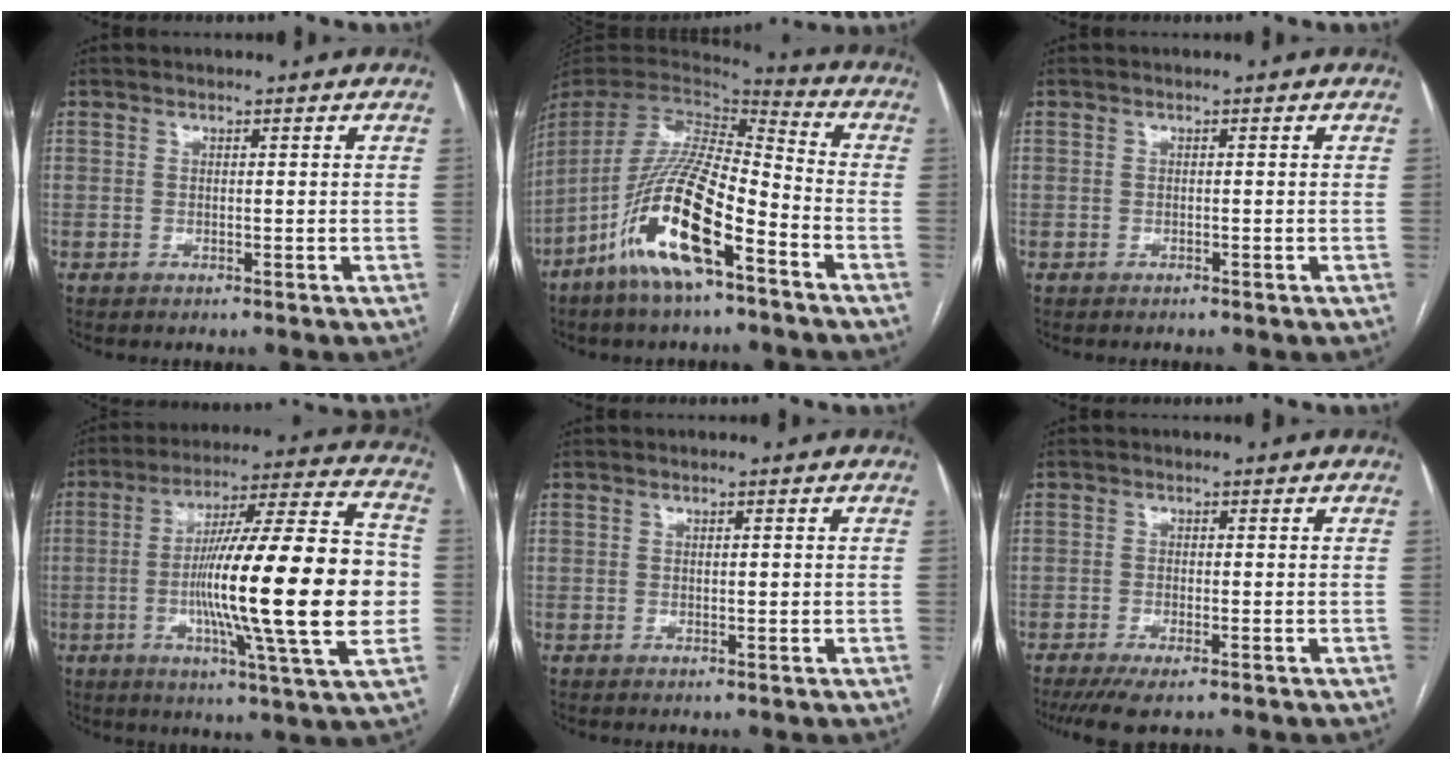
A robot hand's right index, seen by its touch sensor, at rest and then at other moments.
{"total": 18.3, "force": [-9.6, 3.7, 15.2], "torque": [-0.333, -0.027, -0.181]}
{"total": 0.0}
{"total": 24.9, "force": [-2.7, 1.2, 24.7], "torque": [-0.362, 0.006, -0.052]}
{"total": 0.7, "force": [0.1, 0.2, 0.7], "torque": [-0.012, 0.000, 0.002]}
{"total": 5.1, "force": [-3.6, 0.9, 3.5], "torque": [-0.058, -0.012, -0.057]}